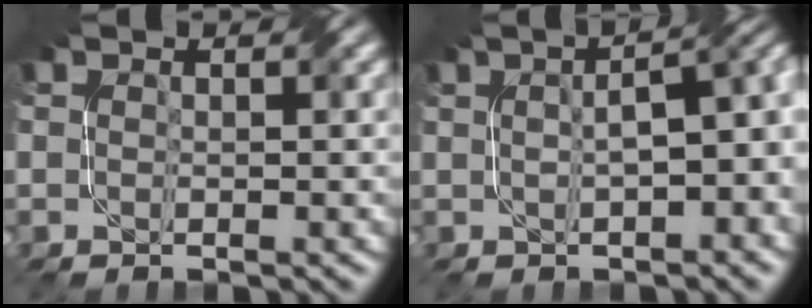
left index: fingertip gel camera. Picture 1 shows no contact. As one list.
[{"total": 7.0, "force": [0.8, 2.9, 6.4], "torque": [-0.072, 0.018, 0.024]}]